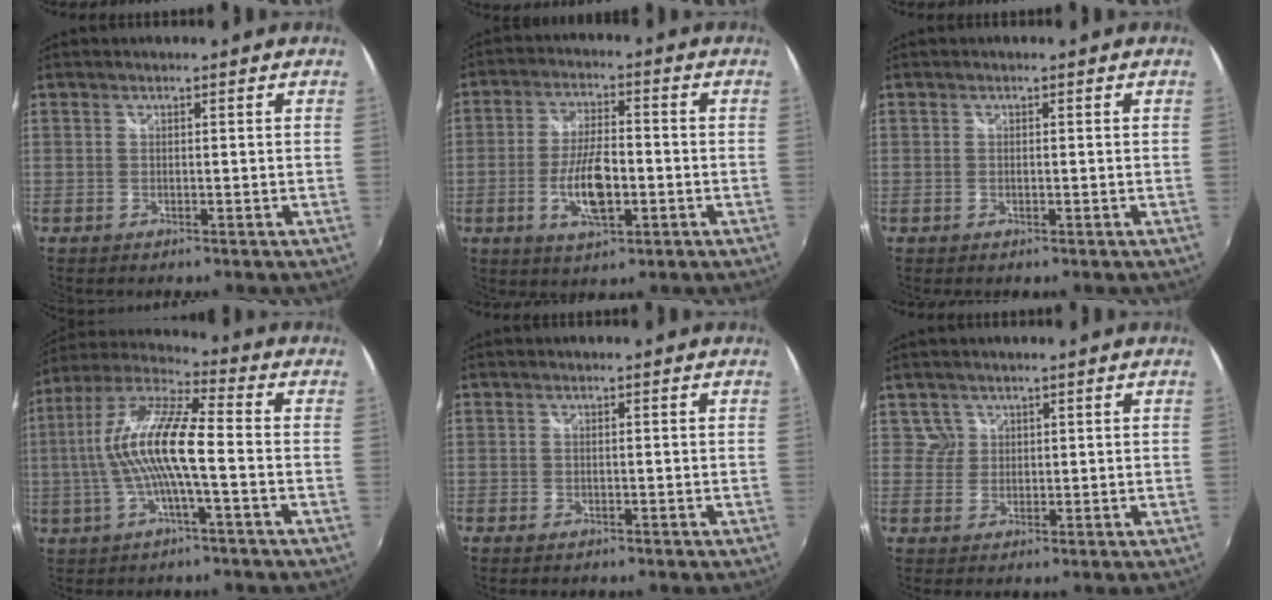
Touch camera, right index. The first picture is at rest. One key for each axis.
{"total": 9.7, "fx": -2.7, "fy": 3.8, "fz": 8.6, "tx": -0.168, "ty": -0.003, "tz": -0.048}
{"total": 0.0}
{"total": 14.1, "fx": -1.5, "fy": 2.2, "fz": 13.9, "tx": -0.263, "ty": 0.008, "tz": -0.032}
{"total": 1.2, "fx": -0.8, "fy": 0.7, "fz": 0.6, "tx": -0.012, "ty": -0.004, "tz": -0.016}
{"total": 2.1, "fx": 1.1, "fy": 1.8, "fz": -0.3, "tx": 0.020, "ty": 0.013, "tz": 0.019}